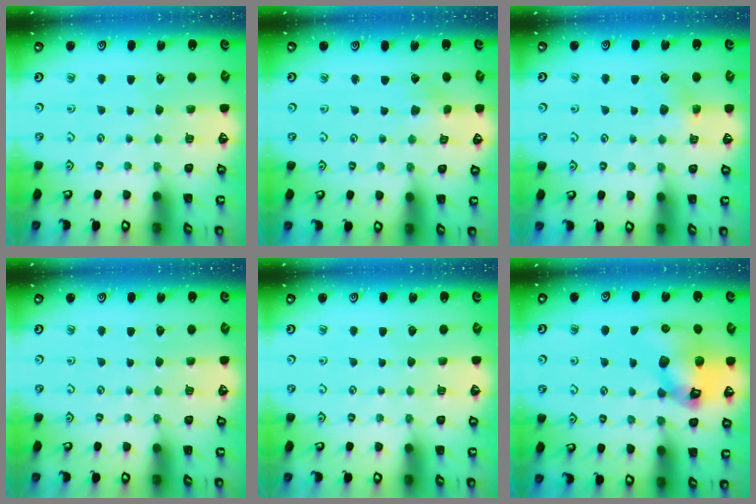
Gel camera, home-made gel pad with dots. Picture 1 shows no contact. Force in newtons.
{"total": 2.6, "press": 2.6, "slide": 0.5}
{"total": 4.2, "press": 4.2, "slide": 0.5}
{"total": 0.0}
{"total": 0.0}
{"total": 14.5, "press": 14.4, "slide": 1.9}